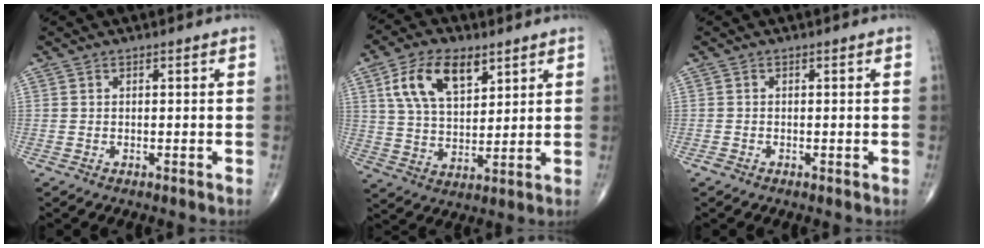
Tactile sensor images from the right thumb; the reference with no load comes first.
{"total": 12.8, "force": [6.0, 7.0, 8.9], "torque": [-0.147, -0.016, 0.116]}
{"total": 0.8, "force": [-0.4, 0.4, 0.5], "torque": [-0.009, -0.002, -0.010]}